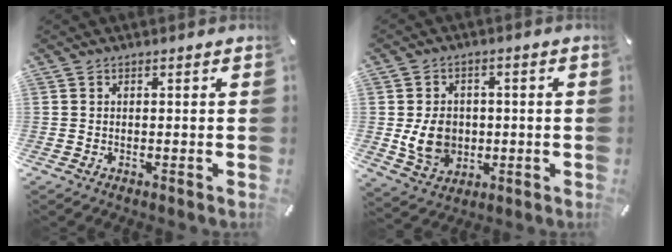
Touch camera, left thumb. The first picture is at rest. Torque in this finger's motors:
{"motor_torque": [1.43, 1.47, 0.29, -0.14, 0.20]}